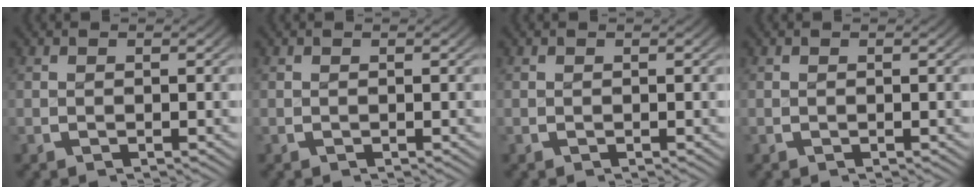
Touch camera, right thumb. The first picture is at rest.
{"total": 0.0}
{"total": 0.0}
{"total": 0.0}